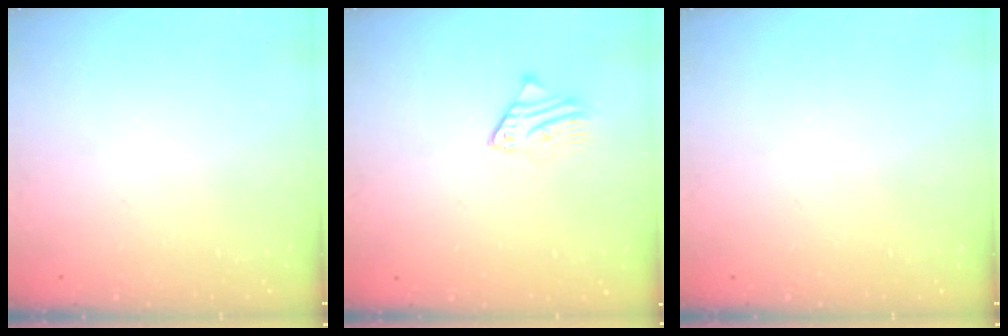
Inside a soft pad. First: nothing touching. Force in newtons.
{"total": 2.3, "press": 2.3, "slide": 0.1}
{"total": 0.0}